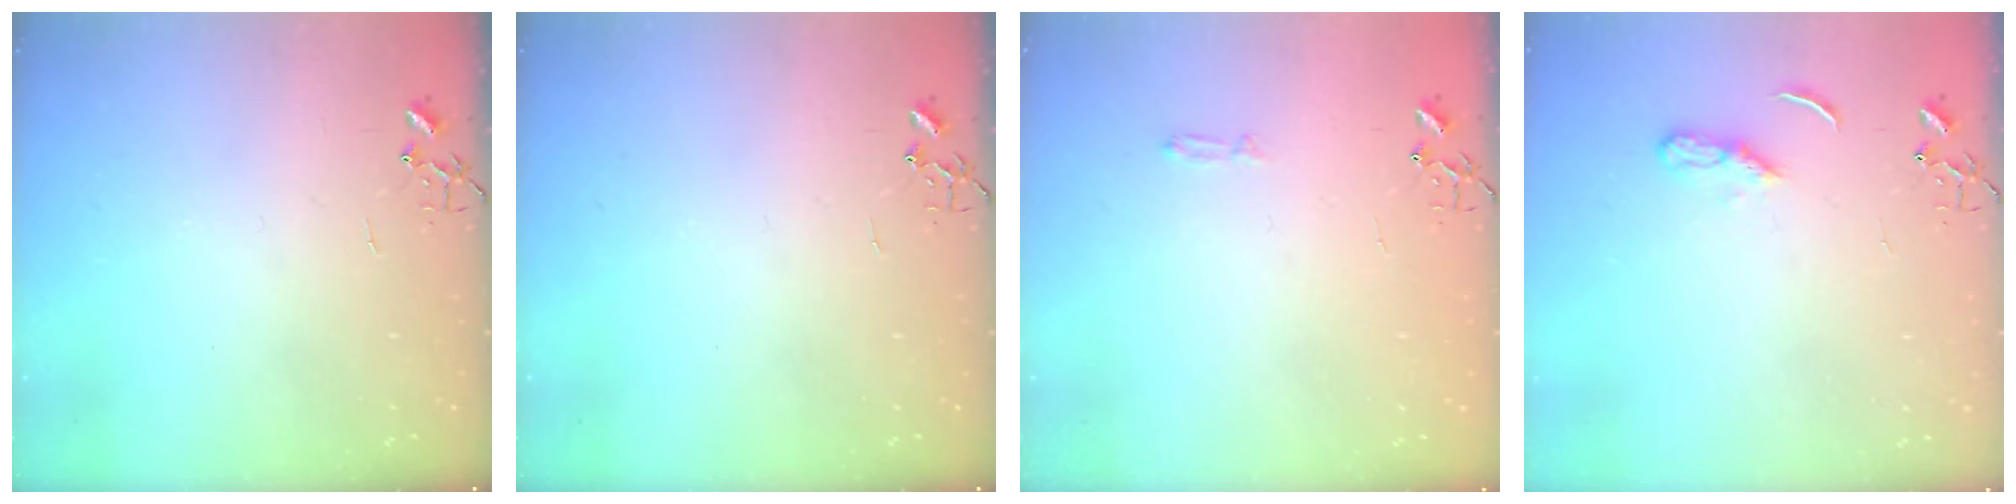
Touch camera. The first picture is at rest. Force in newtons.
{"total": 0.0}
{"total": 2.8, "press": 2.8, "slide": 0.4}
{"total": 5.3, "press": 5.2, "slide": 0.7}